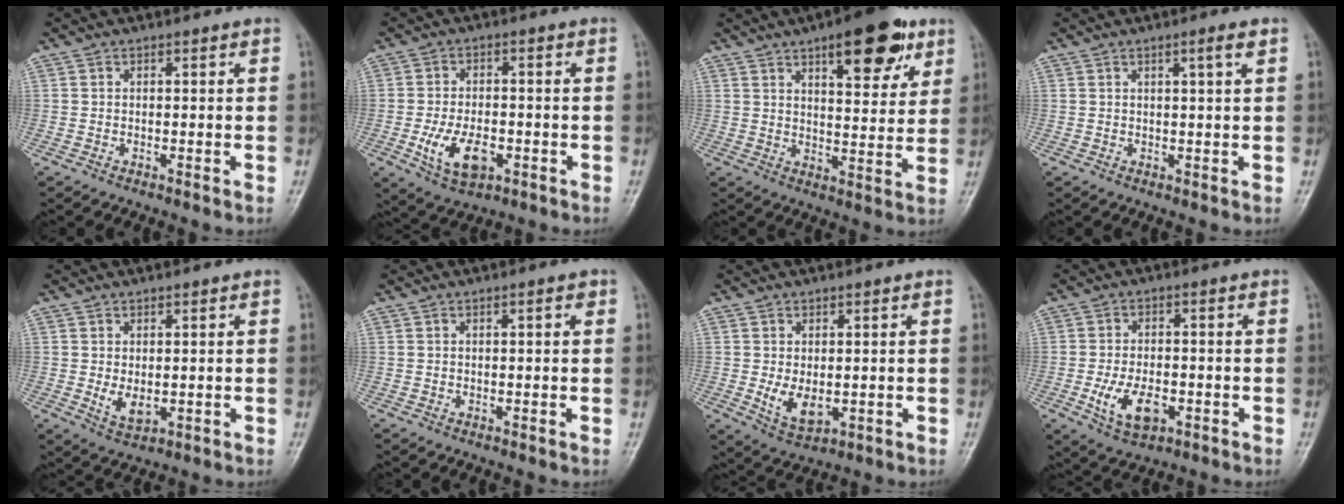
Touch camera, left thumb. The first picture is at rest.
{"total": 8.4, "force": [-2.5, 4.9, 6.3], "torque": [-0.109, 0.004, -0.036]}
{"total": 14.3, "force": [8.2, 5.4, 10.4], "torque": [-0.107, -0.033, 0.114]}
{"total": 2.2, "force": [1.2, -0.2, 1.8], "torque": [-0.031, -0.006, 0.020]}
{"total": 4.0, "force": [0.6, 2.4, 3.2], "torque": [-0.048, -0.013, 0.021]}
{"total": 1.1, "force": [0.6, 0.3, 0.9], "torque": [-0.012, 0.001, 0.007]}
{"total": 5.5, "force": [0.3, 3.4, 4.3], "torque": [-0.066, -0.016, 0.019]}
{"total": 7.6, "force": [-2.2, 4.4, 5.7], "torque": [-0.101, 0.001, -0.031]}